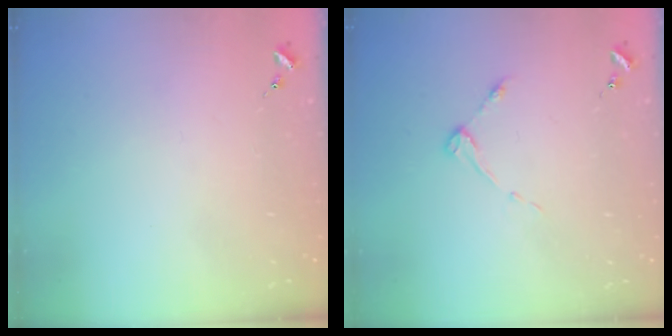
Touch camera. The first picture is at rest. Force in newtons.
{"total": 3.7, "press": 3.7, "slide": 0.5}